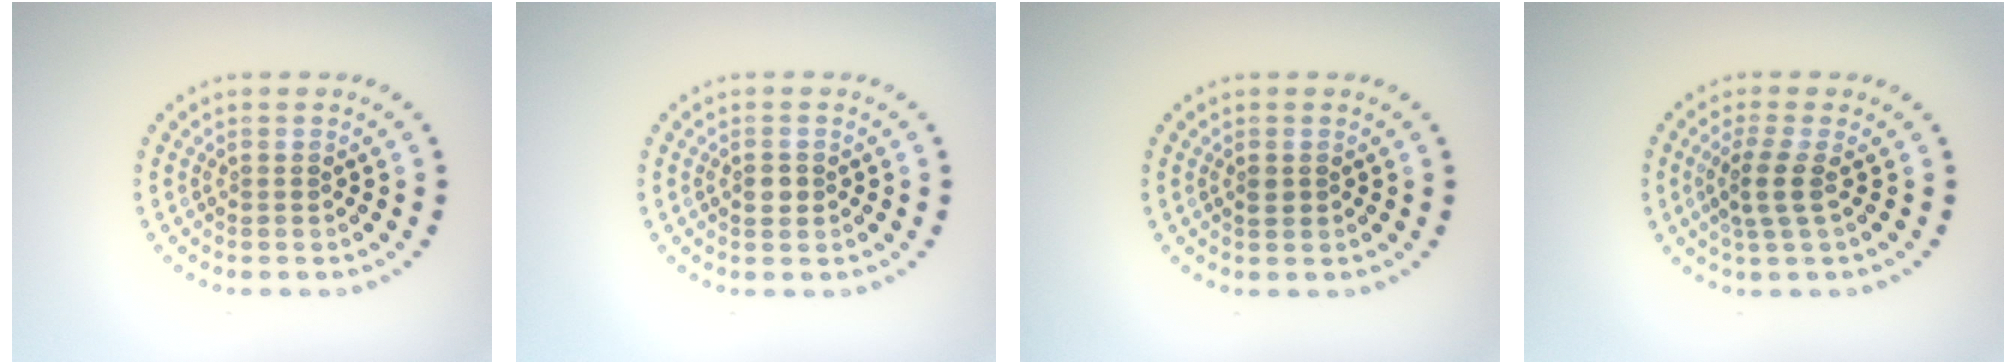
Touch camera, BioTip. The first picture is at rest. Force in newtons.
{"total": 1.5, "press": 1.5, "slide": 0.3}
{"total": 1.1, "press": 1.0, "slide": 0.2}
{"total": 2.4, "press": 1.9, "slide": 1.4}